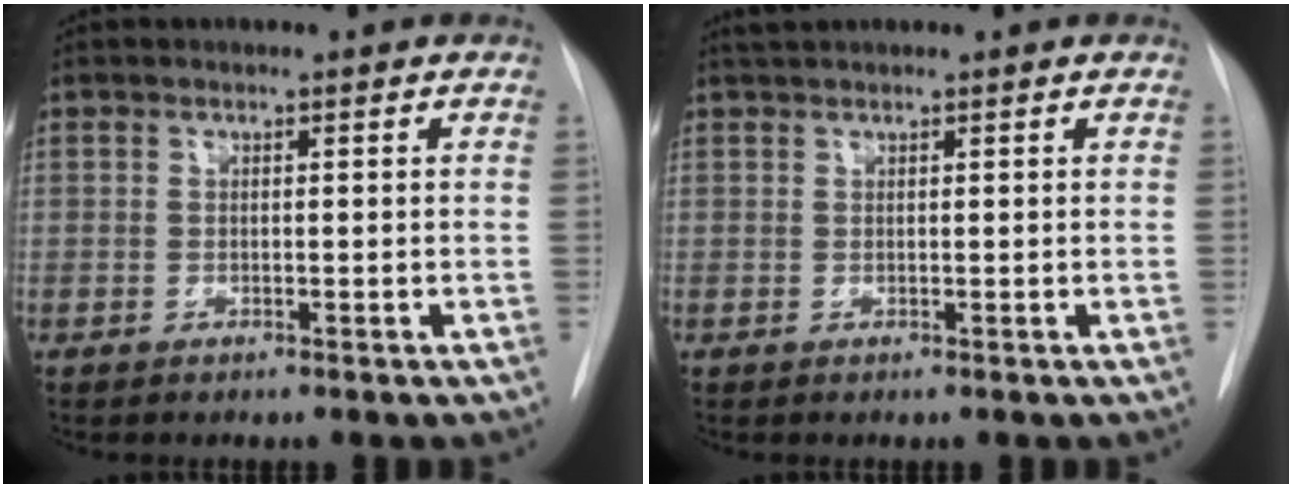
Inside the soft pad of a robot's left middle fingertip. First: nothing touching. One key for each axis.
{"total": 1.3, "fx": 1.2, "fy": -0.1, "fz": 0.5, "tx": -0.012, "ty": 0.014, "tz": 0.027}